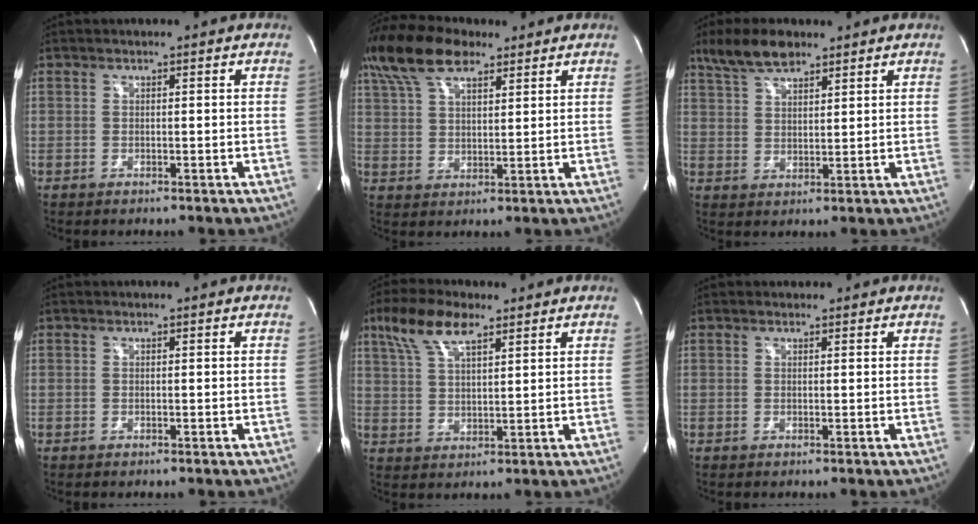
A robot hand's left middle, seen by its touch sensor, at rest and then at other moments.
{"total": 11.1, "force": [8.0, 4.2, 6.4], "torque": [-0.134, 0.028, 0.153]}
{"total": 7.7, "force": [6.0, 2.5, 4.1], "torque": [-0.086, 0.012, 0.116]}
{"total": 0.0}
{"total": 8.9, "force": [5.7, 2.8, 6.2], "torque": [-0.133, 0.022, 0.113]}
{"total": 1.1, "force": [0.9, 0.6, 0.2], "torque": [-0.014, 0.017, 0.017]}